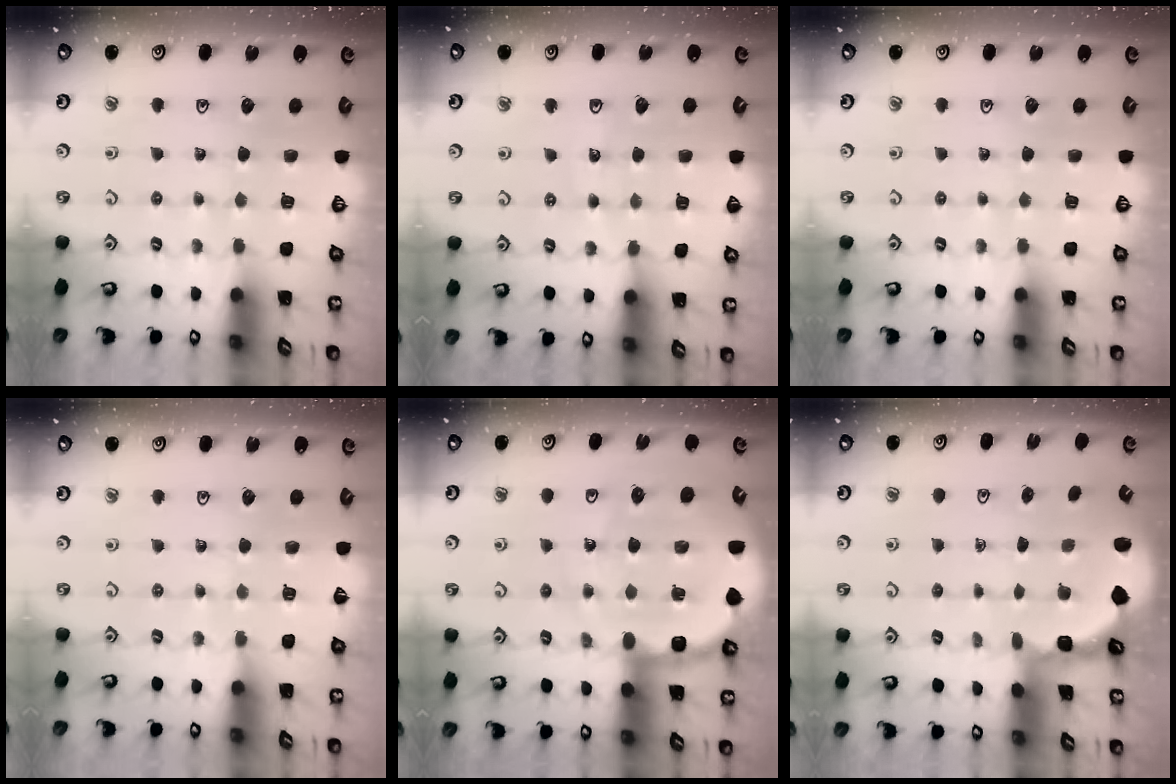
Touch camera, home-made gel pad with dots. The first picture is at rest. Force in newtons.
{"total": 5.3, "press": 4.8, "slide": 2.3}
{"total": 0.0}
{"total": 2.7, "press": 2.7, "slide": 0.4}
{"total": 12.4, "press": 12.1, "slide": 2.4}
{"total": 1.8, "press": 1.6, "slide": 0.8}